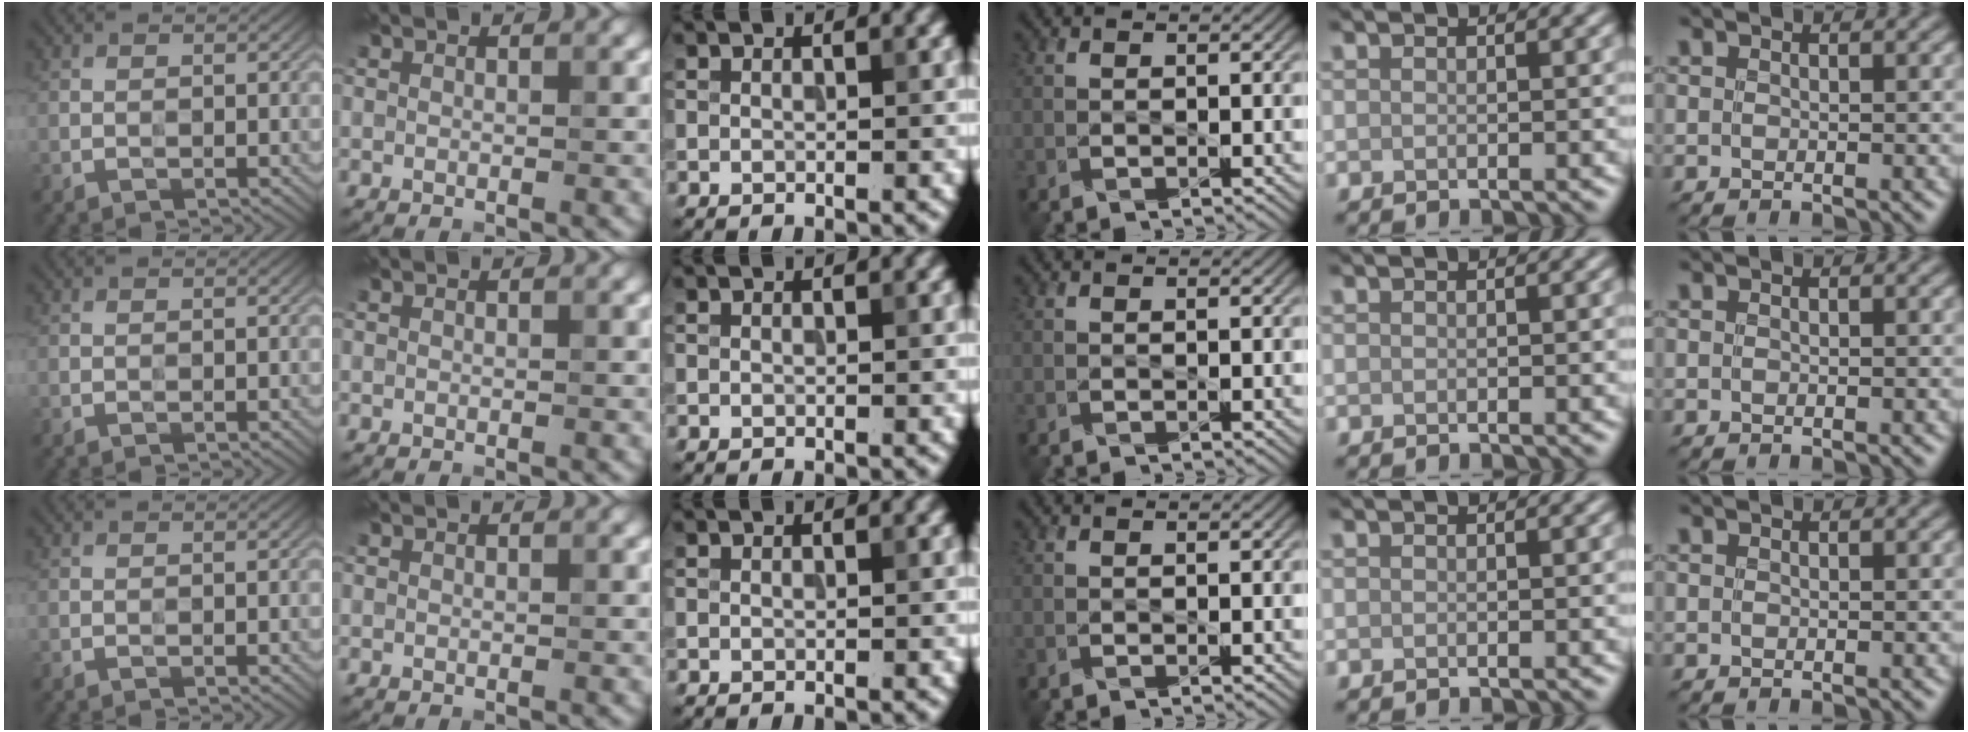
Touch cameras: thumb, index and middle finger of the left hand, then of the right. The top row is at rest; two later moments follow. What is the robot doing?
{"motion": "wipe", "object": "measuring cup"}